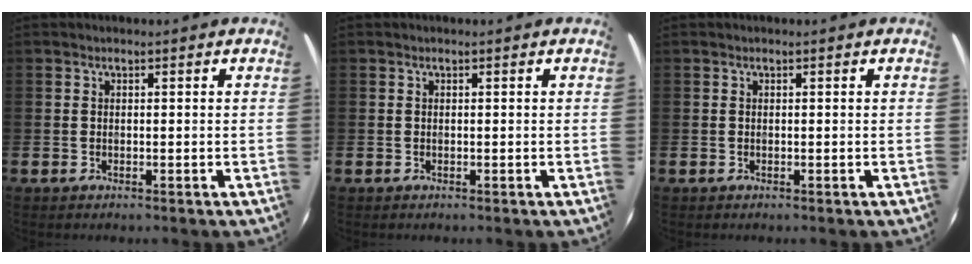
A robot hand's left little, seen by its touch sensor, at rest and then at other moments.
{"total": 0.0}
{"total": 0.0}